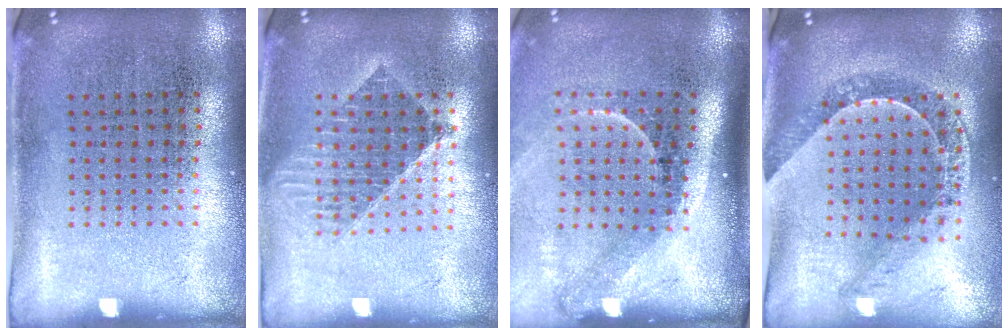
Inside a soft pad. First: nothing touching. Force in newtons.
{"total": 1.5, "press": 1.3, "slide": 0.8}
{"total": 2.2, "press": 1.4, "slide": 1.6}
{"total": 1.1, "press": 1.1, "slide": 0.2}